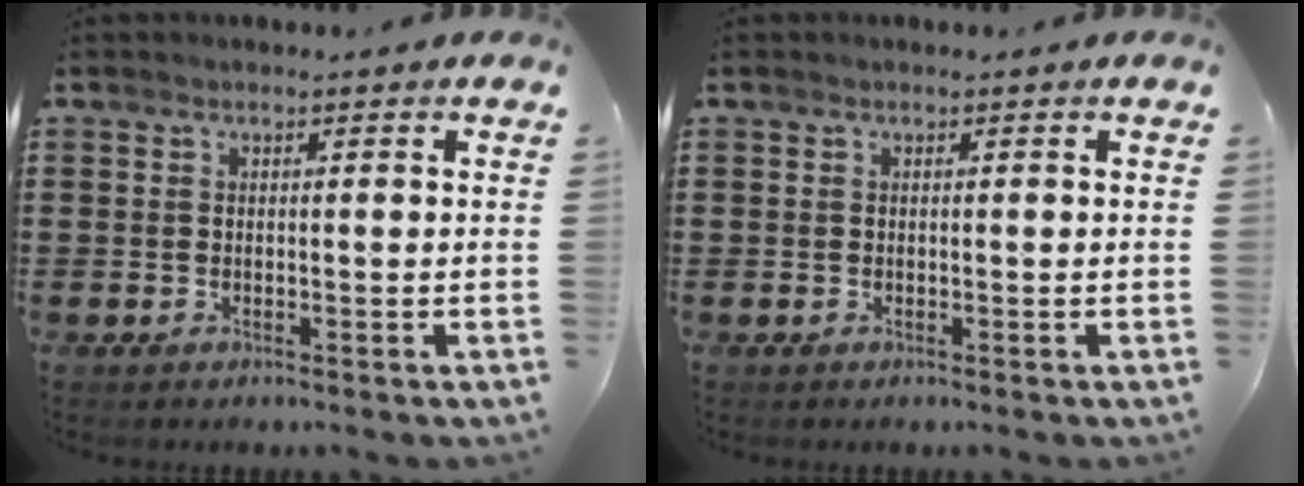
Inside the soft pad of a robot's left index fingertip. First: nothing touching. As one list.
[{"total": 0.0}]